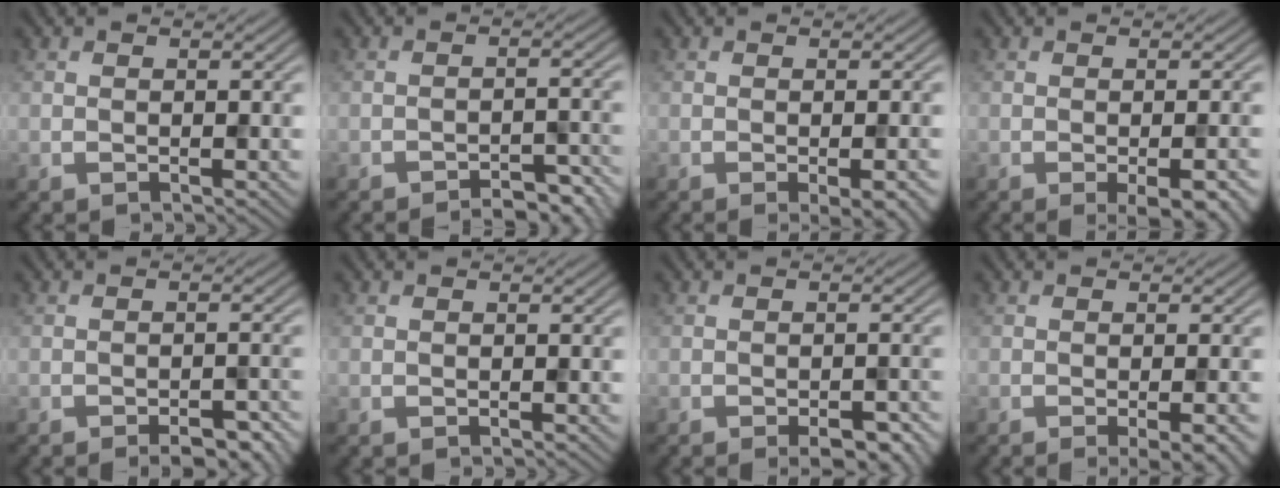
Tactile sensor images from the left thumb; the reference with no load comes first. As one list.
[{"total": 4.4, "force": [-3.8, 1.0, 2.0], "torque": [-0.033, 0.010, -0.048]}, {"total": 4.2, "force": [-1.8, 1.0, 3.6], "torque": [-0.048, -0.002, -0.019]}, {"total": 5.0, "force": [-2.3, 1.3, 4.2], "torque": [-0.059, -0.004, -0.020]}, {"total": 3.9, "force": [-2.8, 1.1, 2.5], "torque": [-0.034, 0.004, -0.032]}, {"total": 0.0}, {"total": 3.9, "force": [-2.4, 1.2, 2.8], "torque": [-0.040, 0.000, -0.025]}, {"total": 4.8, "force": [-2.2, 1.1, 4.1], "torque": [-0.052, 0.000, -0.026]}]